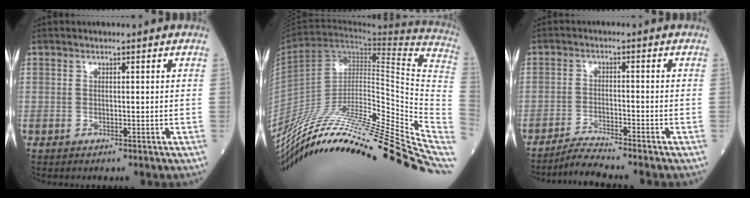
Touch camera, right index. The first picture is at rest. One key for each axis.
{"total": 39.3, "fx": -31.2, "fy": 3.3, "fz": 23.7, "tx": -0.281, "ty": -0.049, "tz": -0.466}
{"total": 4.2, "fx": -3.9, "fy": -1.4, "fz": 0.7, "tx": -0.020, "ty": -0.022, "tz": -0.076}